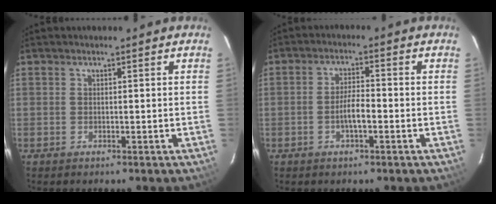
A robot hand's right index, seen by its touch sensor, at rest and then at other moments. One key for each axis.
{"total": 3.8, "fx": -1.5, "fy": 1.0, "fz": 3.4, "tx": -0.066, "ty": 0.003, "tz": -0.025}